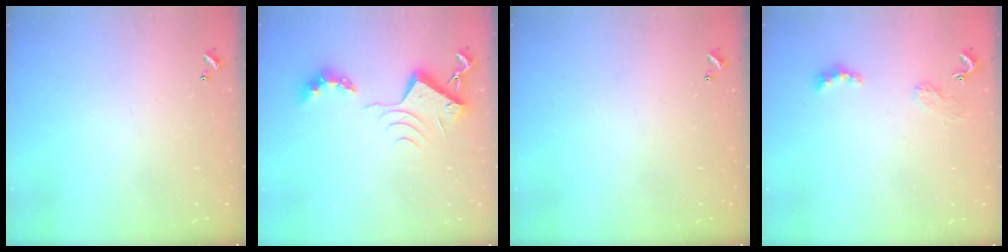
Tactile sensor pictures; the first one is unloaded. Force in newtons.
{"total": 8.9, "press": 8.8, "slide": 1.1}
{"total": 0.0}
{"total": 2.4, "press": 2.3, "slide": 0.5}